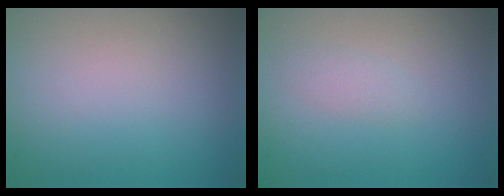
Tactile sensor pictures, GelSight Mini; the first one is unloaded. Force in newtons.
{"total": 1.1, "press": 1.1, "slide": 0.1}